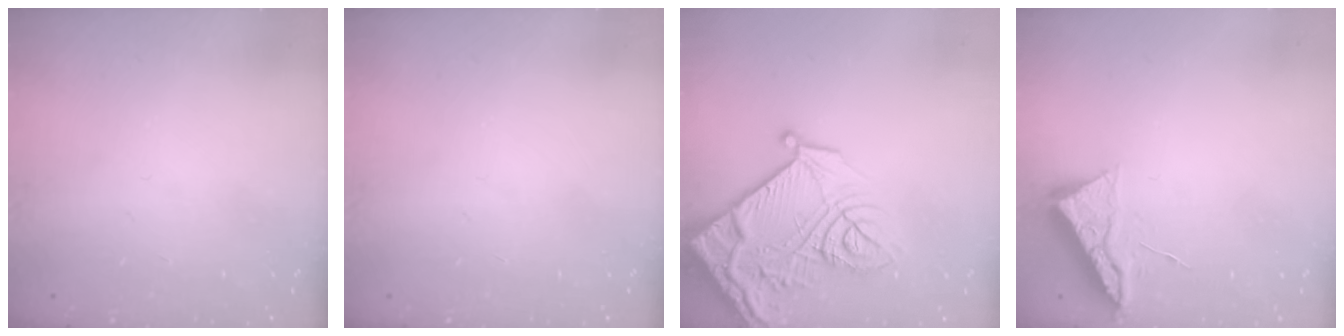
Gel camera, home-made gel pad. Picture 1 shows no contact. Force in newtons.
{"total": 0.0}
{"total": 22.5, "press": 22.3, "slide": 2.7}
{"total": 6.6, "press": 6.6, "slide": 0.7}